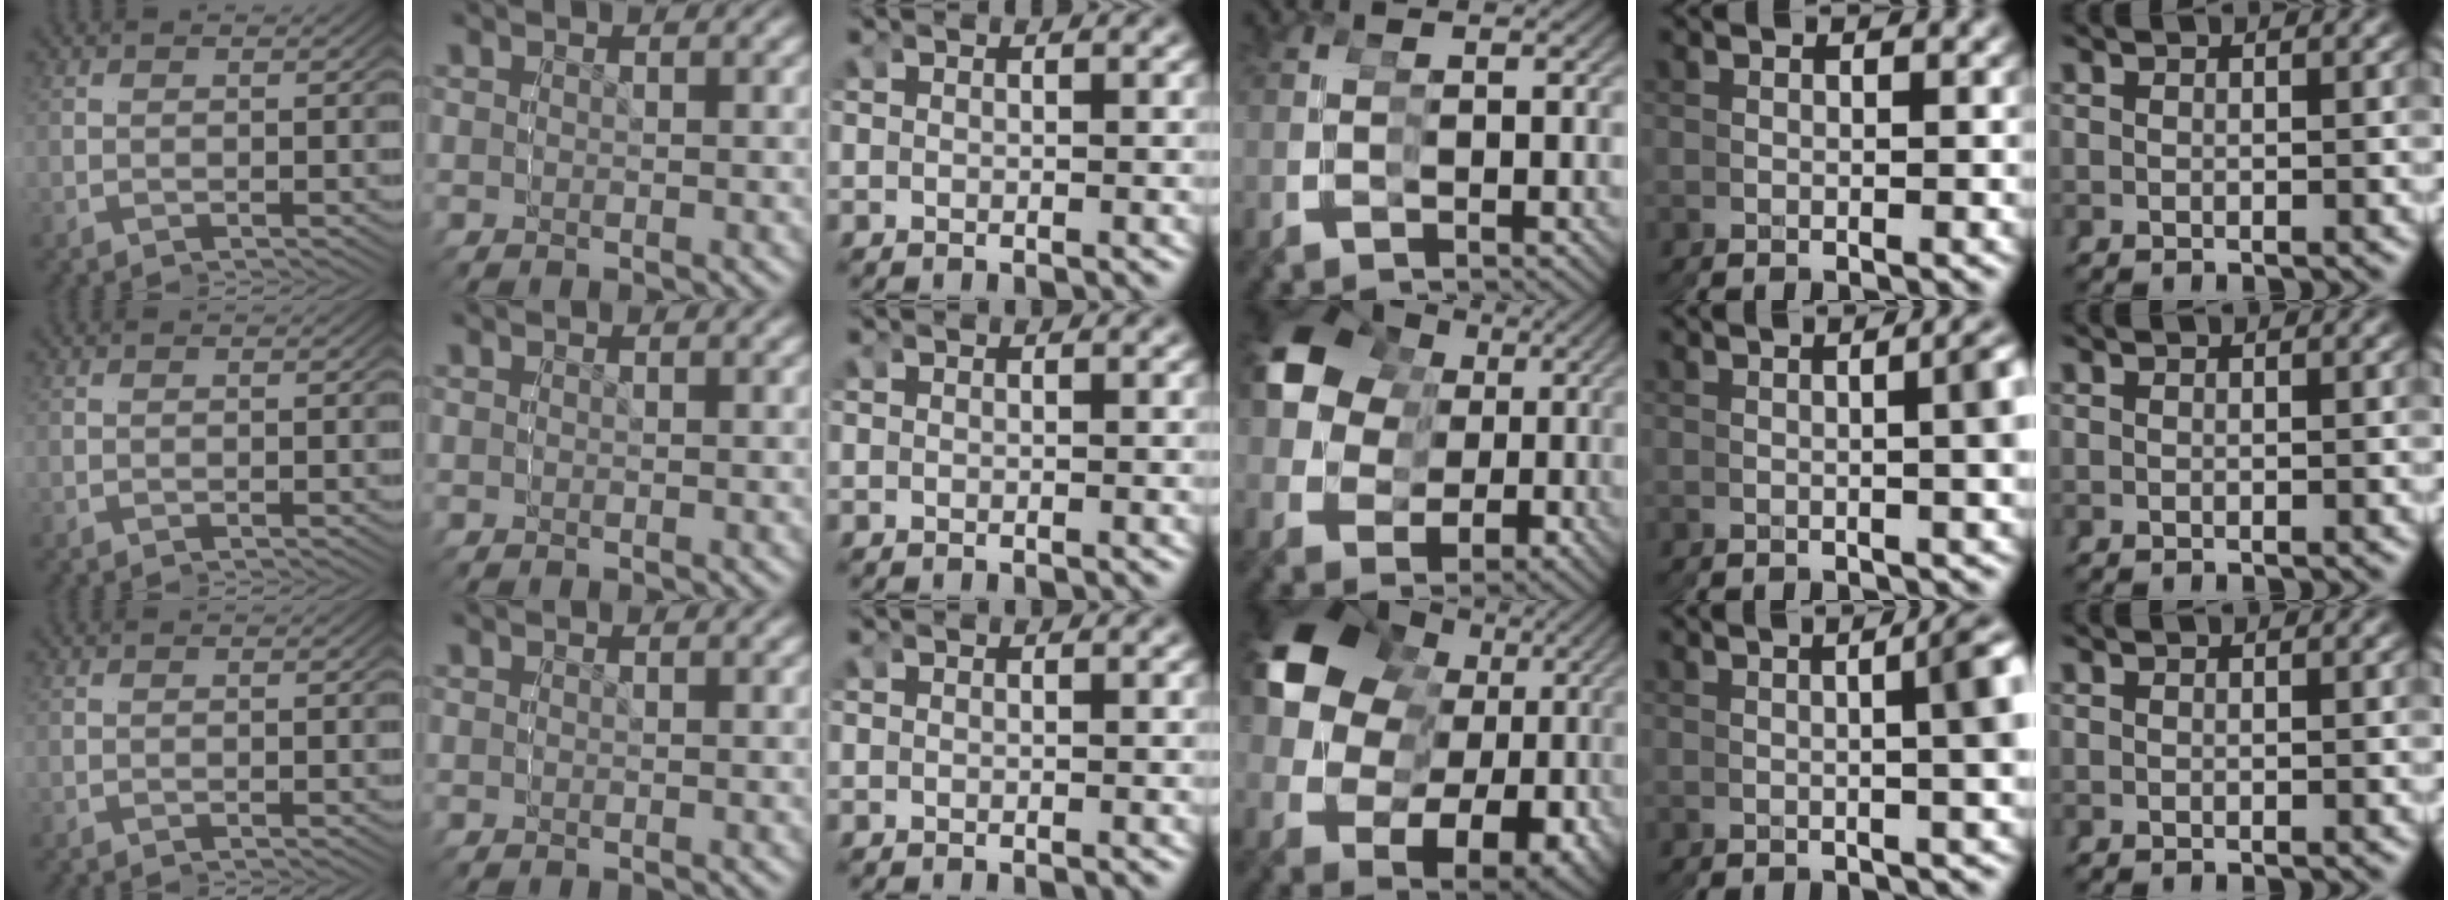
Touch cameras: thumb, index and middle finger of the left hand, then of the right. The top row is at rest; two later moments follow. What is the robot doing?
{"motion": "grasp_and_lifting", "object": "glue stick"}